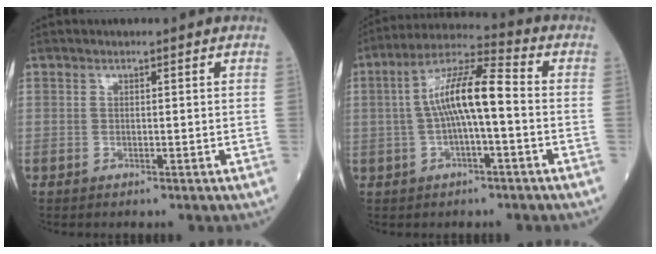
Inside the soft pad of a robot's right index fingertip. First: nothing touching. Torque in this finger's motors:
{"motor_torque": [0.52, -0.14, 0.32, 0.16]}